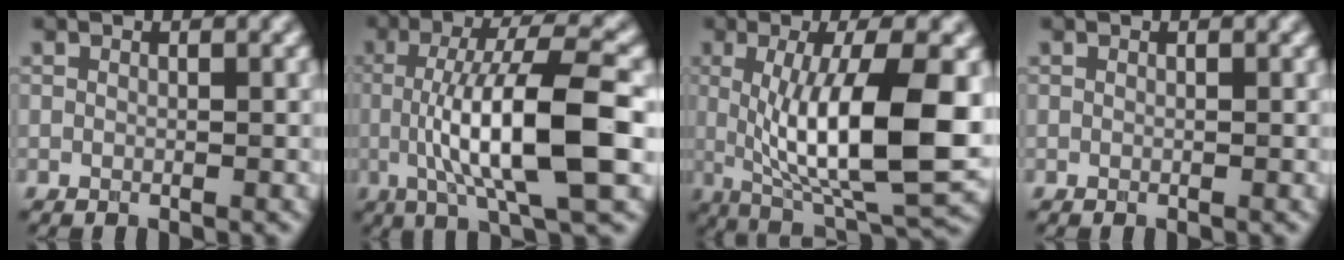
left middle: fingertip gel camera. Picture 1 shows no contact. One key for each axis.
{"total": 10.8, "fx": -0.9, "fy": 2.7, "fz": 10.5, "tx": -0.162, "ty": 0.003, "tz": -0.014}
{"total": 11.5, "fx": -0.1, "fy": 3.1, "fz": 11.0, "tx": -0.171, "ty": -0.013, "tz": 0.006}
{"total": 0.0}